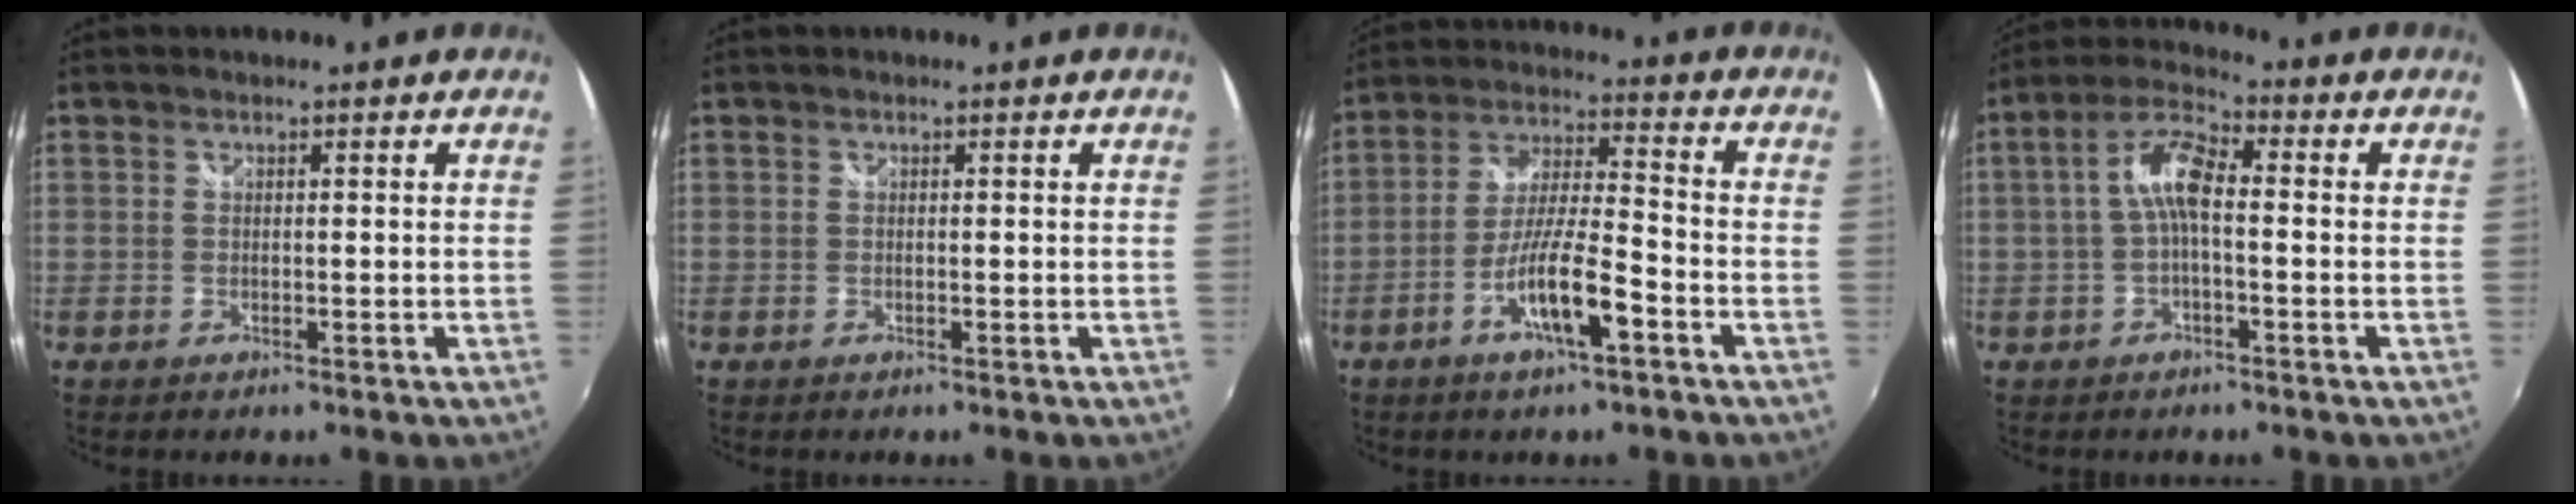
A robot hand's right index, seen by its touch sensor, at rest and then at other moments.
{"total": 0.0}
{"total": 10.4, "force": [-5.3, 1.4, 8.9], "torque": [-0.177, -0.003, -0.097]}
{"total": 7.0, "force": [-0.6, 2.3, 6.5], "torque": [-0.140, 0.022, -0.014]}